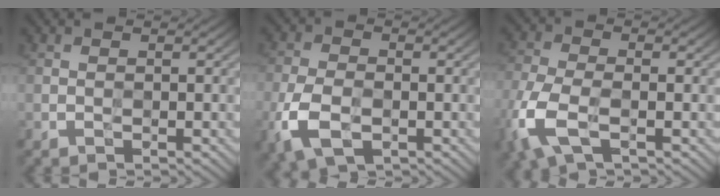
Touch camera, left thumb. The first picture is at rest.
{"total": 7.8, "force": [-3.1, 4.5, 5.6], "torque": [-0.141, -0.016, -0.066]}
{"total": 8.2, "force": [-3.6, 3.9, 6.3], "torque": [-0.172, -0.015, -0.082]}